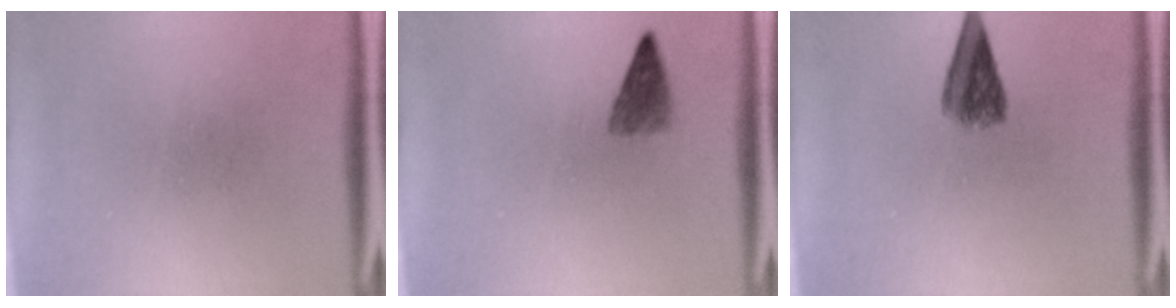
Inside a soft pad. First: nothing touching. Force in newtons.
{"total": 2.4}
{"total": 4.5}